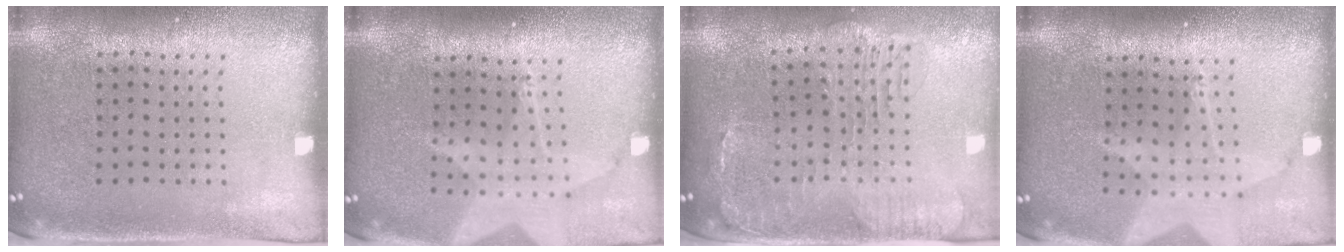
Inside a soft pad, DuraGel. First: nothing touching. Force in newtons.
{"total": 2.0, "press": 1.5, "slide": 1.3}
{"total": 1.4, "press": 1.4, "slide": 0.5}
{"total": 2.0, "press": 1.5, "slide": 1.3}